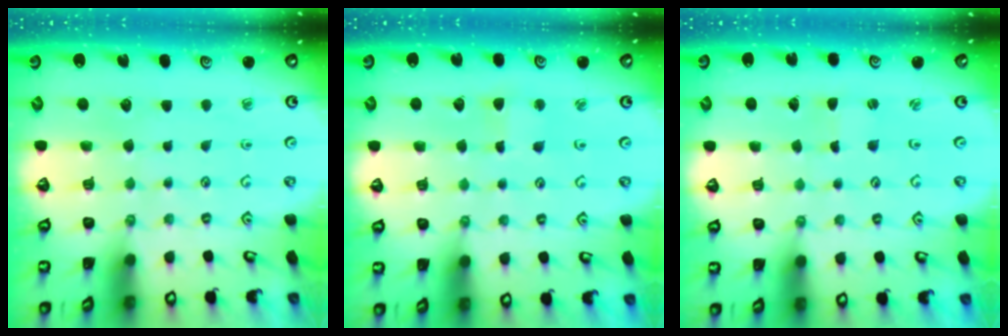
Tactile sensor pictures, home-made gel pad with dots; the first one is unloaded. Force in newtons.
{"total": 2.5, "press": 2.4, "slide": 0.3}
{"total": 0.0}